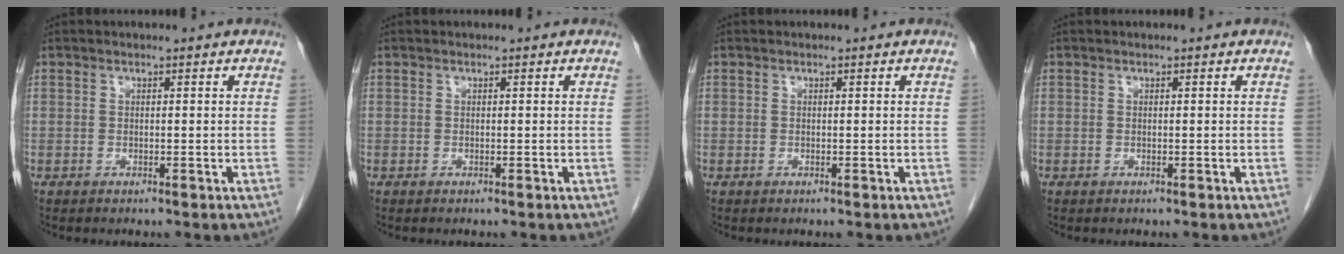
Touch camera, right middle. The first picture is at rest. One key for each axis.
{"total": 0.0}
{"total": 0.0}
{"total": 0.0}